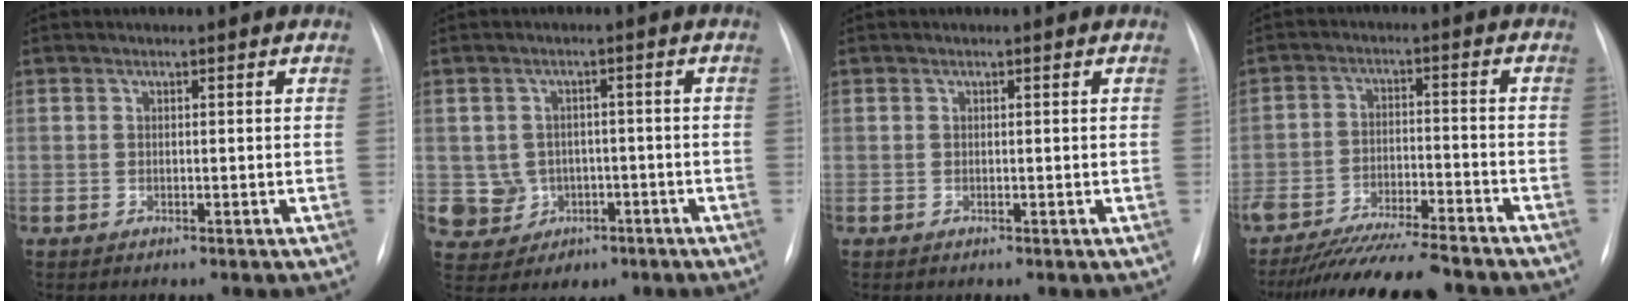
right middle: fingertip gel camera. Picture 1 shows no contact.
{"total": 6.1, "force": [-1.3, 5.9, 1.0], "torque": [-0.018, 0.012, -0.007]}
{"total": 0.0}
{"total": 14.9, "force": [-13.3, 1.2, 6.5], "torque": [-0.102, -0.015, -0.208]}